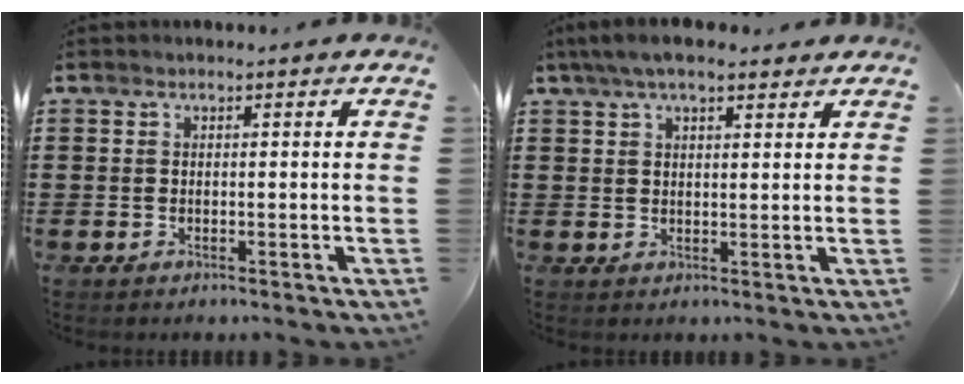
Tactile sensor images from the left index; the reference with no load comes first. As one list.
[{"total": 4.7, "force": [3.5, 1.3, 2.9], "torque": [-0.063, 0.005, 0.063]}]